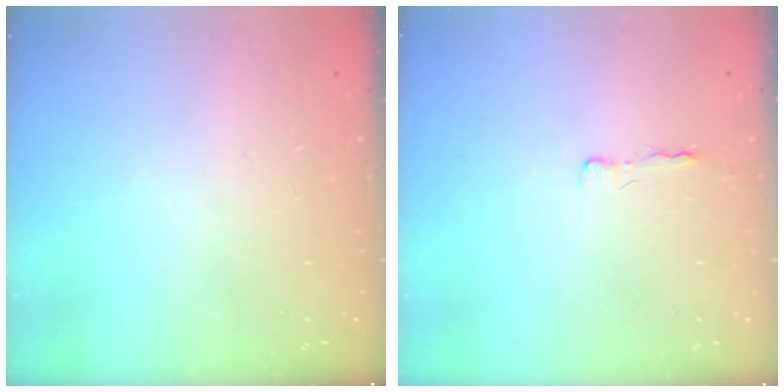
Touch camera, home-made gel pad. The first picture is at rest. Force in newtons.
{"total": 2.2, "press": 2.2, "slide": 0.4}